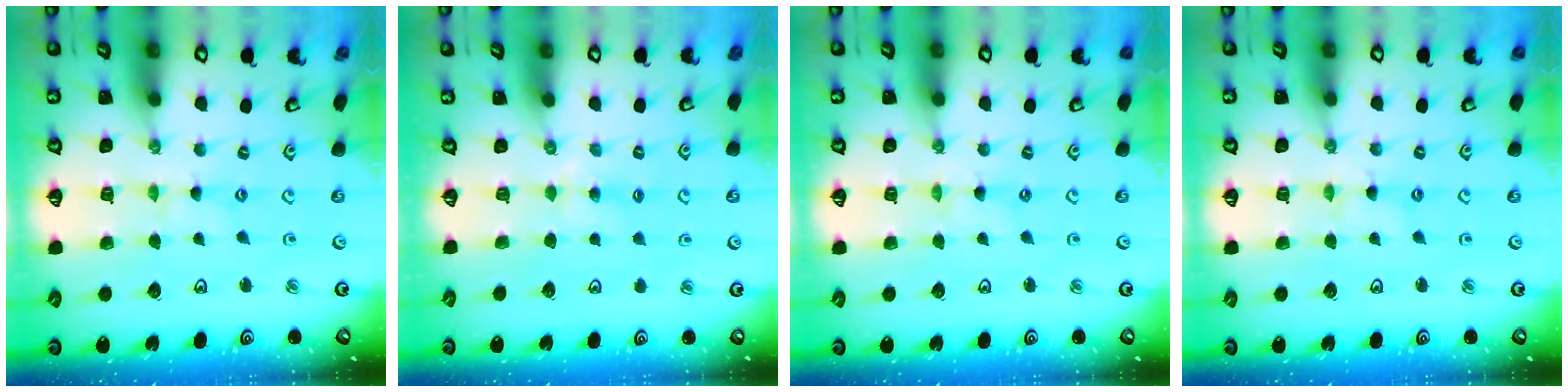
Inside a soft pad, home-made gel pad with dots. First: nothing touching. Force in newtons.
{"total": 3.0, "press": 3.0, "slide": 0.5}
{"total": 0.0}
{"total": 0.6, "press": 0.6, "slide": 0.1}